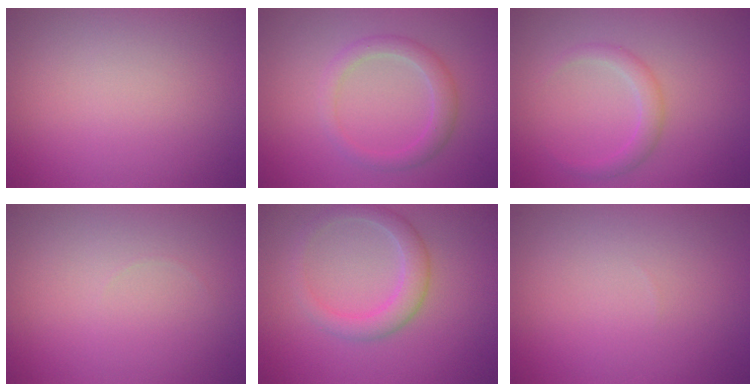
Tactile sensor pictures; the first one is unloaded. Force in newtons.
{"total": 2.4, "press": 2.4, "slide": 0.2}
{"total": 1.8, "press": 1.8, "slide": 0.1}
{"total": 0.0}
{"total": 3.0, "press": 3.0, "slide": 0.1}
{"total": 0.0}